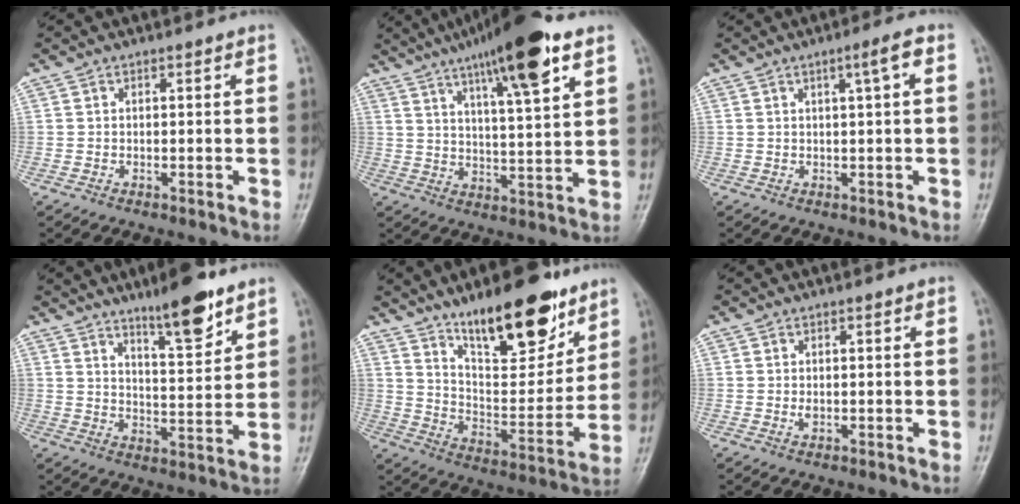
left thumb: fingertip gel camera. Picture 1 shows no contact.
{"total": 16.9, "force": [9.9, 2.9, 13.3], "torque": [-0.202, -0.032, 0.160]}
{"total": 3.3, "force": [1.1, -0.1, 3.1], "torque": [-0.053, 0.006, 0.020]}
{"total": 10.5, "force": [7.5, 2.2, 7.1], "torque": [-0.095, -0.054, 0.123]}
{"total": 19.5, "force": [13.2, 6.7, 12.6], "torque": [-0.146, -0.083, 0.224]}
{"total": 1.0, "force": [0.2, 0.4, 0.8], "torque": [-0.013, -0.001, 0.008]}